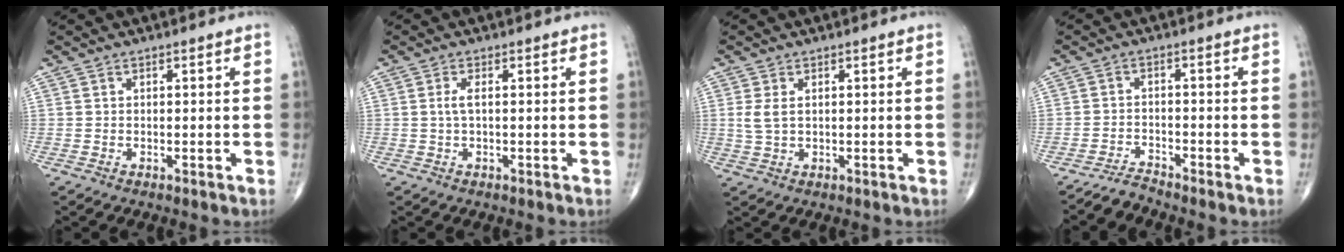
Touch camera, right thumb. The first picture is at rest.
{"total": 1.7, "force": [0.1, 0.4, 1.7], "torque": [-0.045, 0.004, 0.003]}
{"total": 2.8, "force": [0.6, 1.6, 2.3], "torque": [-0.058, 0.002, 0.017]}
{"total": 2.6, "force": [-2.6, -0.2, -0.2], "torque": [0.001, 0.002, -0.052]}